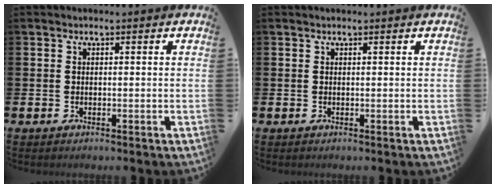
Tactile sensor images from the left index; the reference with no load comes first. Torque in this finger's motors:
{"motor_torque": [0.09, -0.01, -0.22, 0.00]}